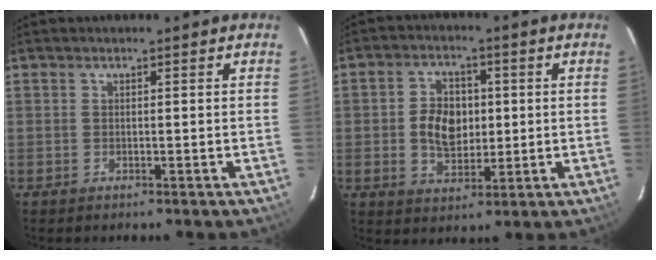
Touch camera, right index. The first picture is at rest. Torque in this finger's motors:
{"motor_torque": [0.33, 0.25, 0.16, 0.08]}